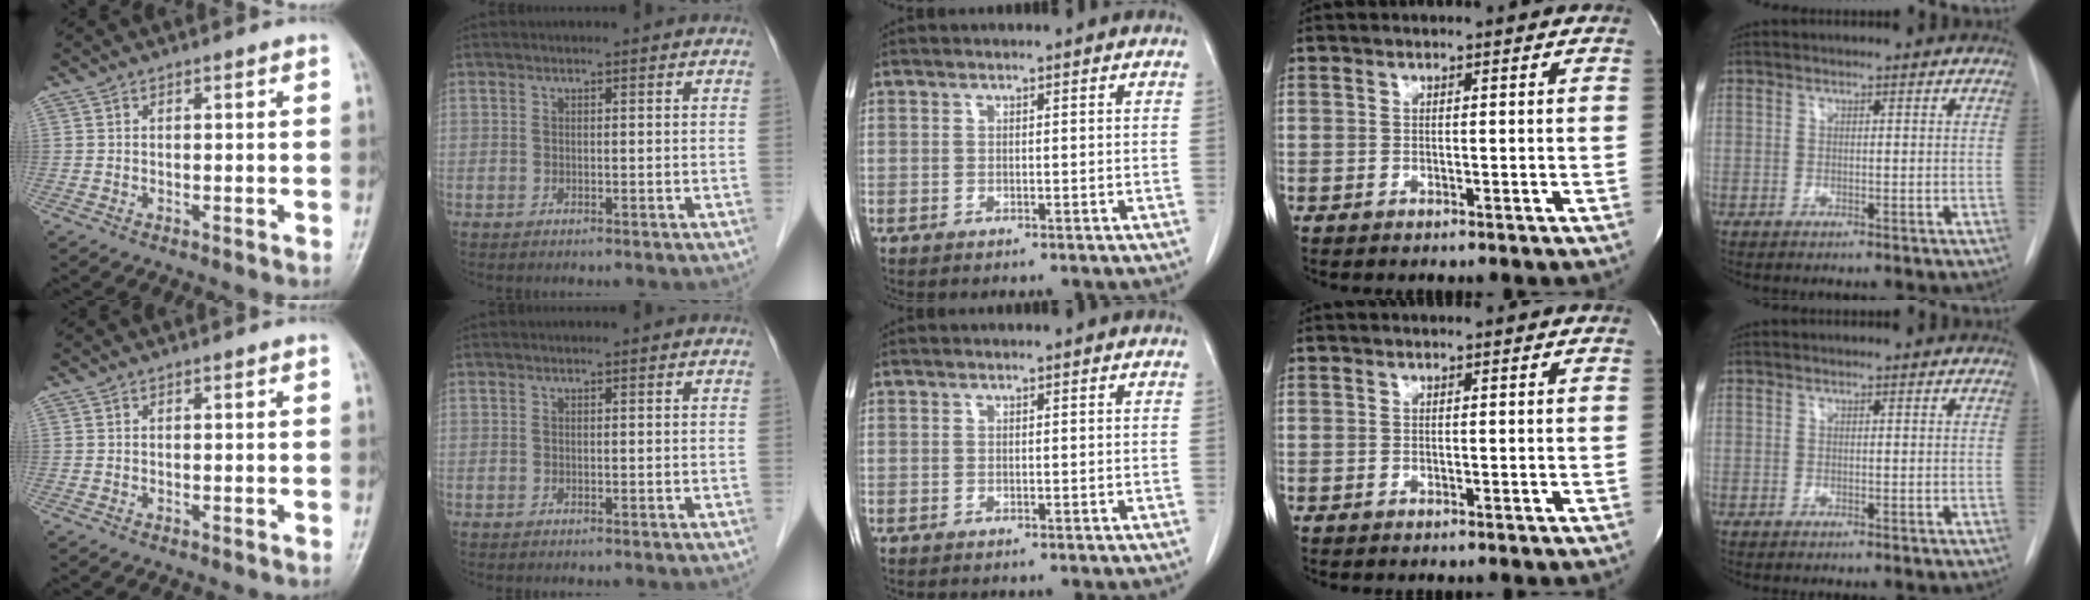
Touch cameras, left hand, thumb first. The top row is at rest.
{}